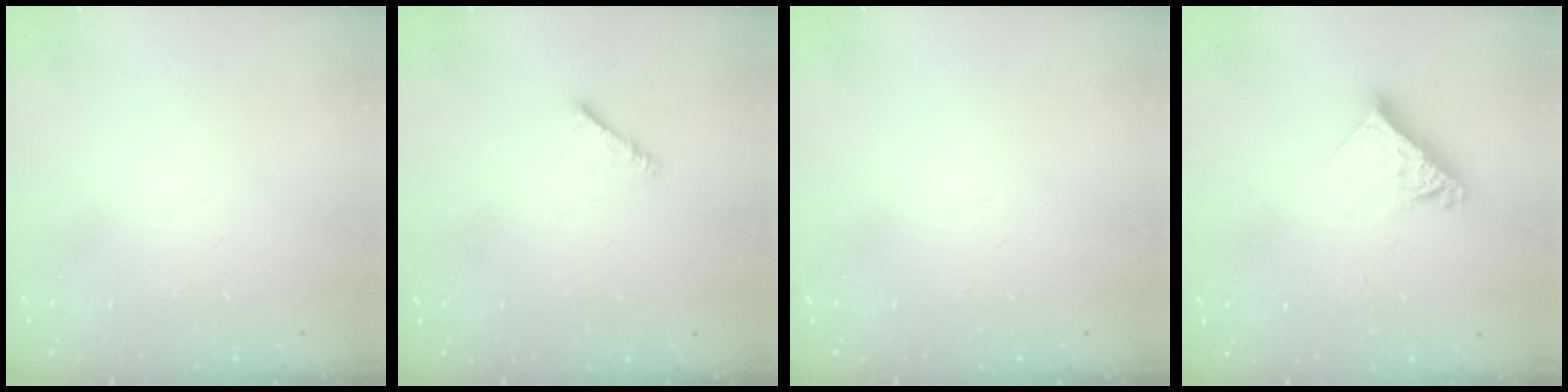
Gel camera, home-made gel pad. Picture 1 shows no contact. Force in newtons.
{"total": 2.3, "press": 2.3, "slide": 0.4}
{"total": 0.0}
{"total": 11.5, "press": 11.4, "slide": 1.1}